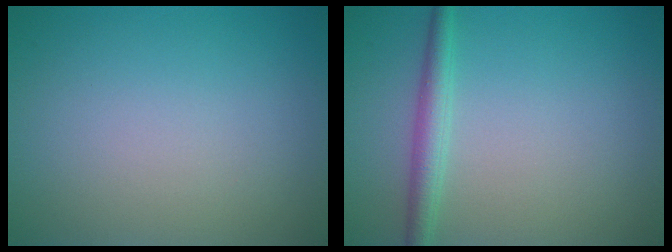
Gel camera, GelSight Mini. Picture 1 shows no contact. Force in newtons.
{"total": 2.3, "press": 2.3, "slide": 0.0}